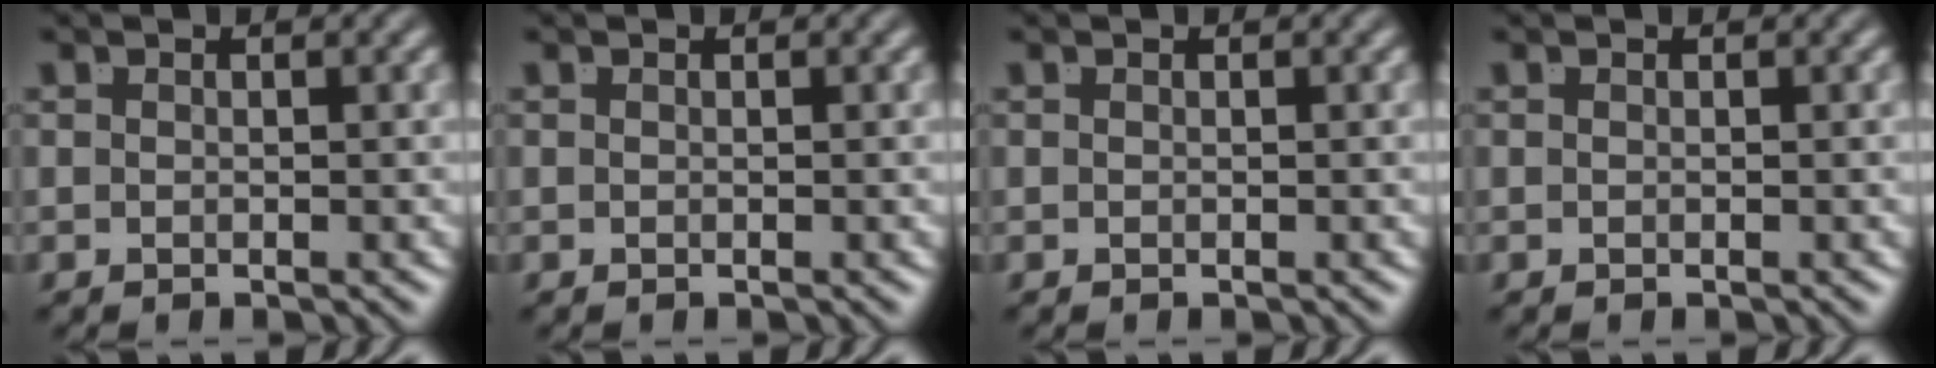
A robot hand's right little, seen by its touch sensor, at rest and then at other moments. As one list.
[{"total": 0.0}, {"total": 0.0}, {"total": 0.0}]